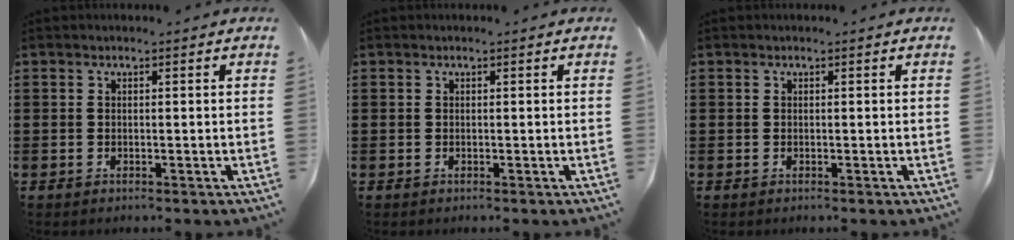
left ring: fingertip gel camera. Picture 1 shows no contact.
{"total": 0.0}
{"total": 0.0}